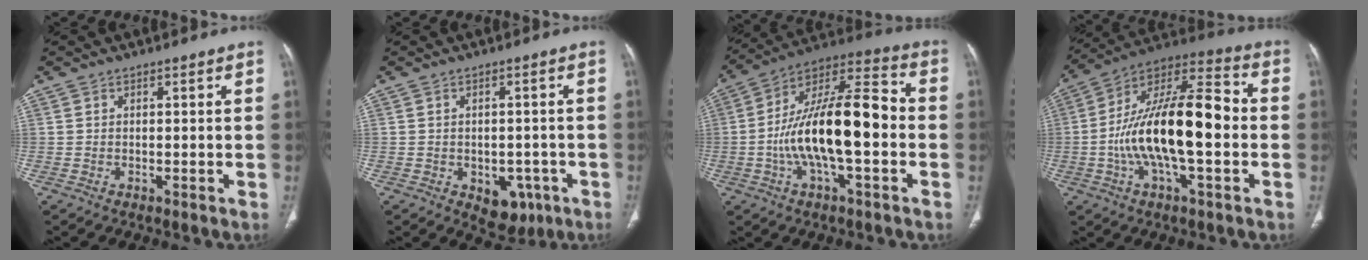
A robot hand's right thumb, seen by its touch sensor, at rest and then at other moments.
{"total": 6.7, "force": [-2.6, 4.5, 4.1], "torque": [-0.023, 0.010, -0.023]}
{"total": 20.9, "force": [-2.8, 7.9, 19.2], "torque": [-0.328, 0.043, -0.054]}
{"total": 22.3, "force": [-2.3, 8.4, 20.5], "torque": [-0.354, 0.040, -0.047]}